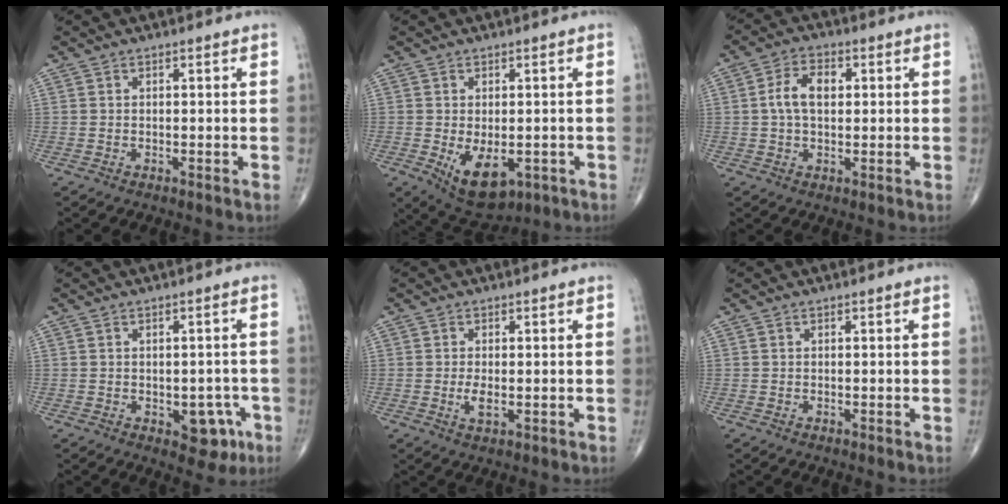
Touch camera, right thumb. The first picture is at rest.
{"total": 8.8, "force": [-2.4, 4.9, 6.8], "torque": [-0.089, -0.010, -0.020]}
{"total": 6.5, "force": [0.9, 3.8, 5.1], "torque": [-0.094, 0.013, 0.010]}
{"total": 5.9, "force": [-2.1, 3.5, 4.2], "torque": [-0.014, 0.008, -0.019]}
{"total": 2.6, "force": [-0.3, 1.1, 2.4], "torque": [-0.045, -0.005, -0.005]}
{"total": 0.0}